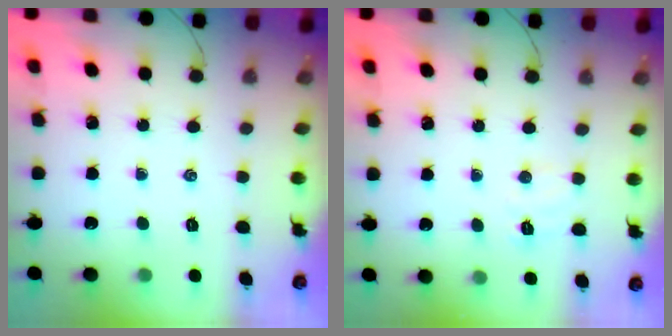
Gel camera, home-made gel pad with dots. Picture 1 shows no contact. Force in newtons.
{"total": 5.4, "press": 5.3, "slide": 1.2}